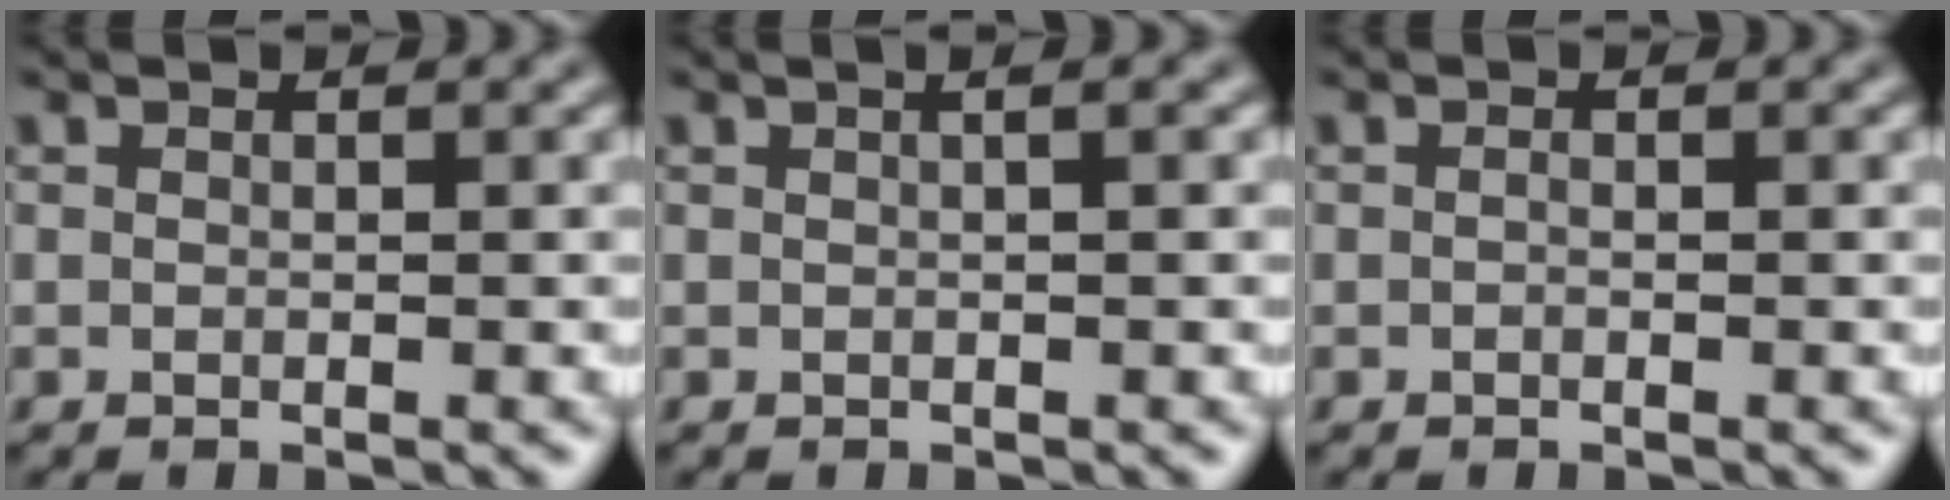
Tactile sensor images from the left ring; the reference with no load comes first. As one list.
[{"total": 2.0, "force": [0.7, 0.8, 1.7], "torque": [-0.015, 0.004, -0.006]}, {"total": 0.0}]